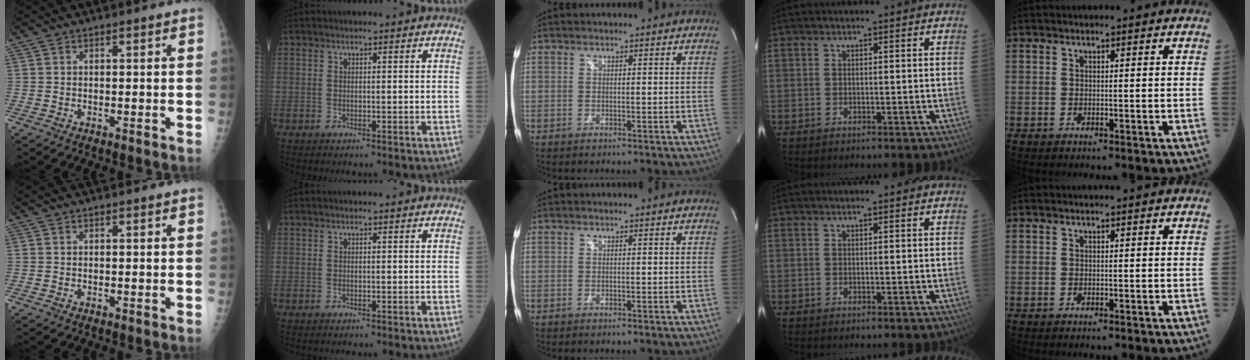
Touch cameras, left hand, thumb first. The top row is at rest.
{}